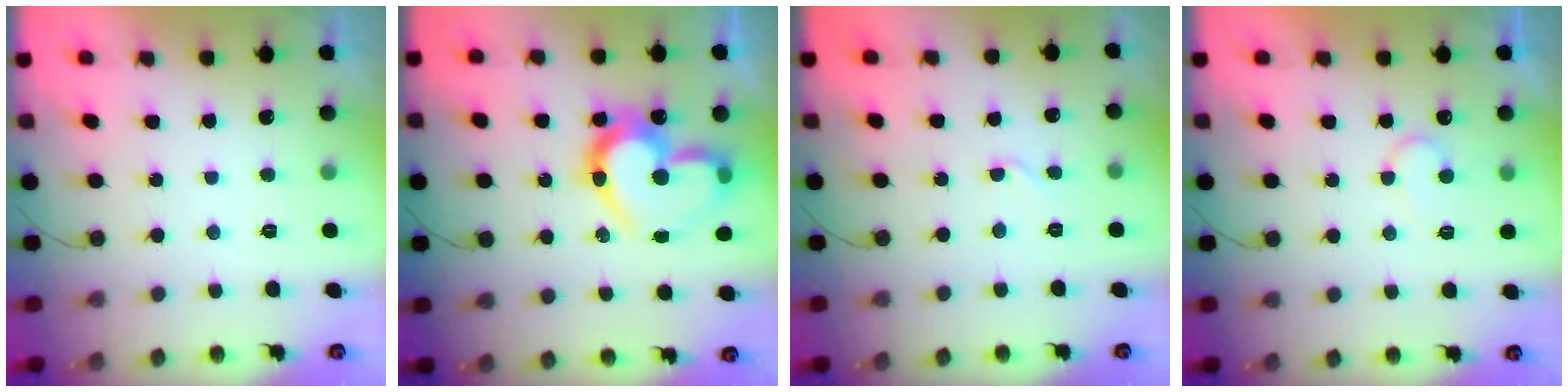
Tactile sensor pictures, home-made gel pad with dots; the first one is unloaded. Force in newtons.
{"total": 19.6, "press": 19.6, "slide": 1.2}
{"total": 2.7, "press": 2.7, "slide": 0.3}
{"total": 5.8, "press": 5.8, "slide": 0.5}